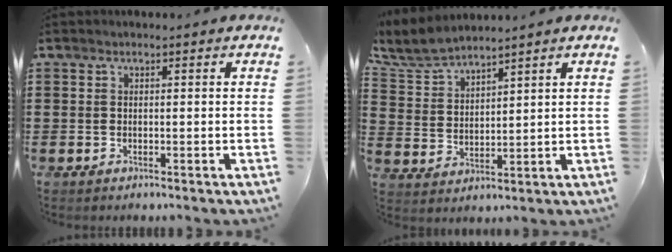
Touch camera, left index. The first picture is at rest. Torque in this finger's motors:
{"motor_torque": [0.03, 0.00, 0.49, 0.08]}